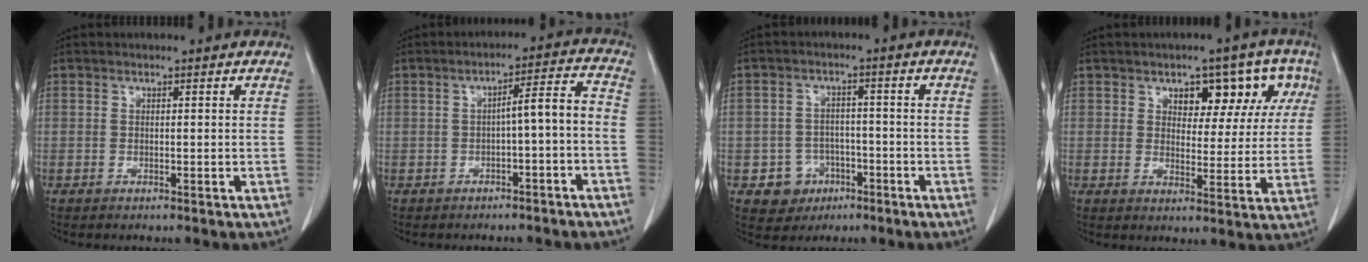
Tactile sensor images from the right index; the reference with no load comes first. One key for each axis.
{"total": 5.7, "fx": -2.0, "fy": 0.6, "fz": 5.3, "tx": -0.073, "ty": 0.026, "tz": -0.025}
{"total": 5.8, "fx": -2.6, "fy": 5.1, "fz": 0.8, "tx": -0.008, "ty": 0.012, "tz": -0.033}
{"total": 9.0, "fx": 4.1, "fy": 5.1, "fz": 6.2, "tx": -0.057, "ty": 0.029, "tz": 0.053}